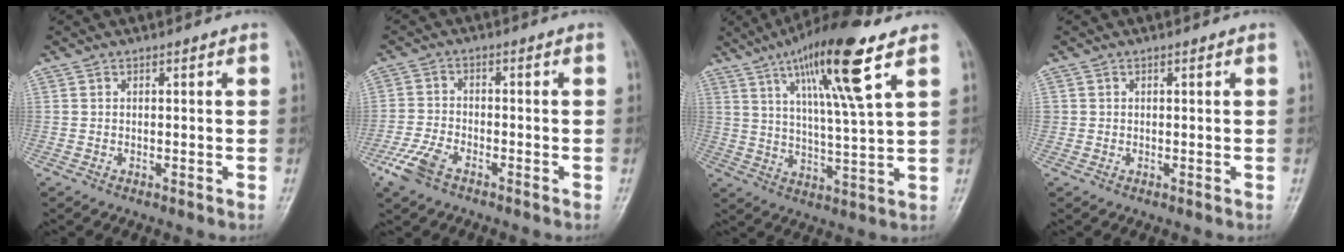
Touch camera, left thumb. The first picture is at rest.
{"total": 6.0, "force": [-3.8, 2.8, 3.6], "torque": [-0.085, 0.009, -0.077]}
{"total": 16.6, "force": [8.5, 2.2, 14.0], "torque": [-0.240, -0.029, 0.146]}
{"total": 0.6, "force": [0.1, 0.6, 0.1], "torque": [0.007, 0.003, 0.002]}